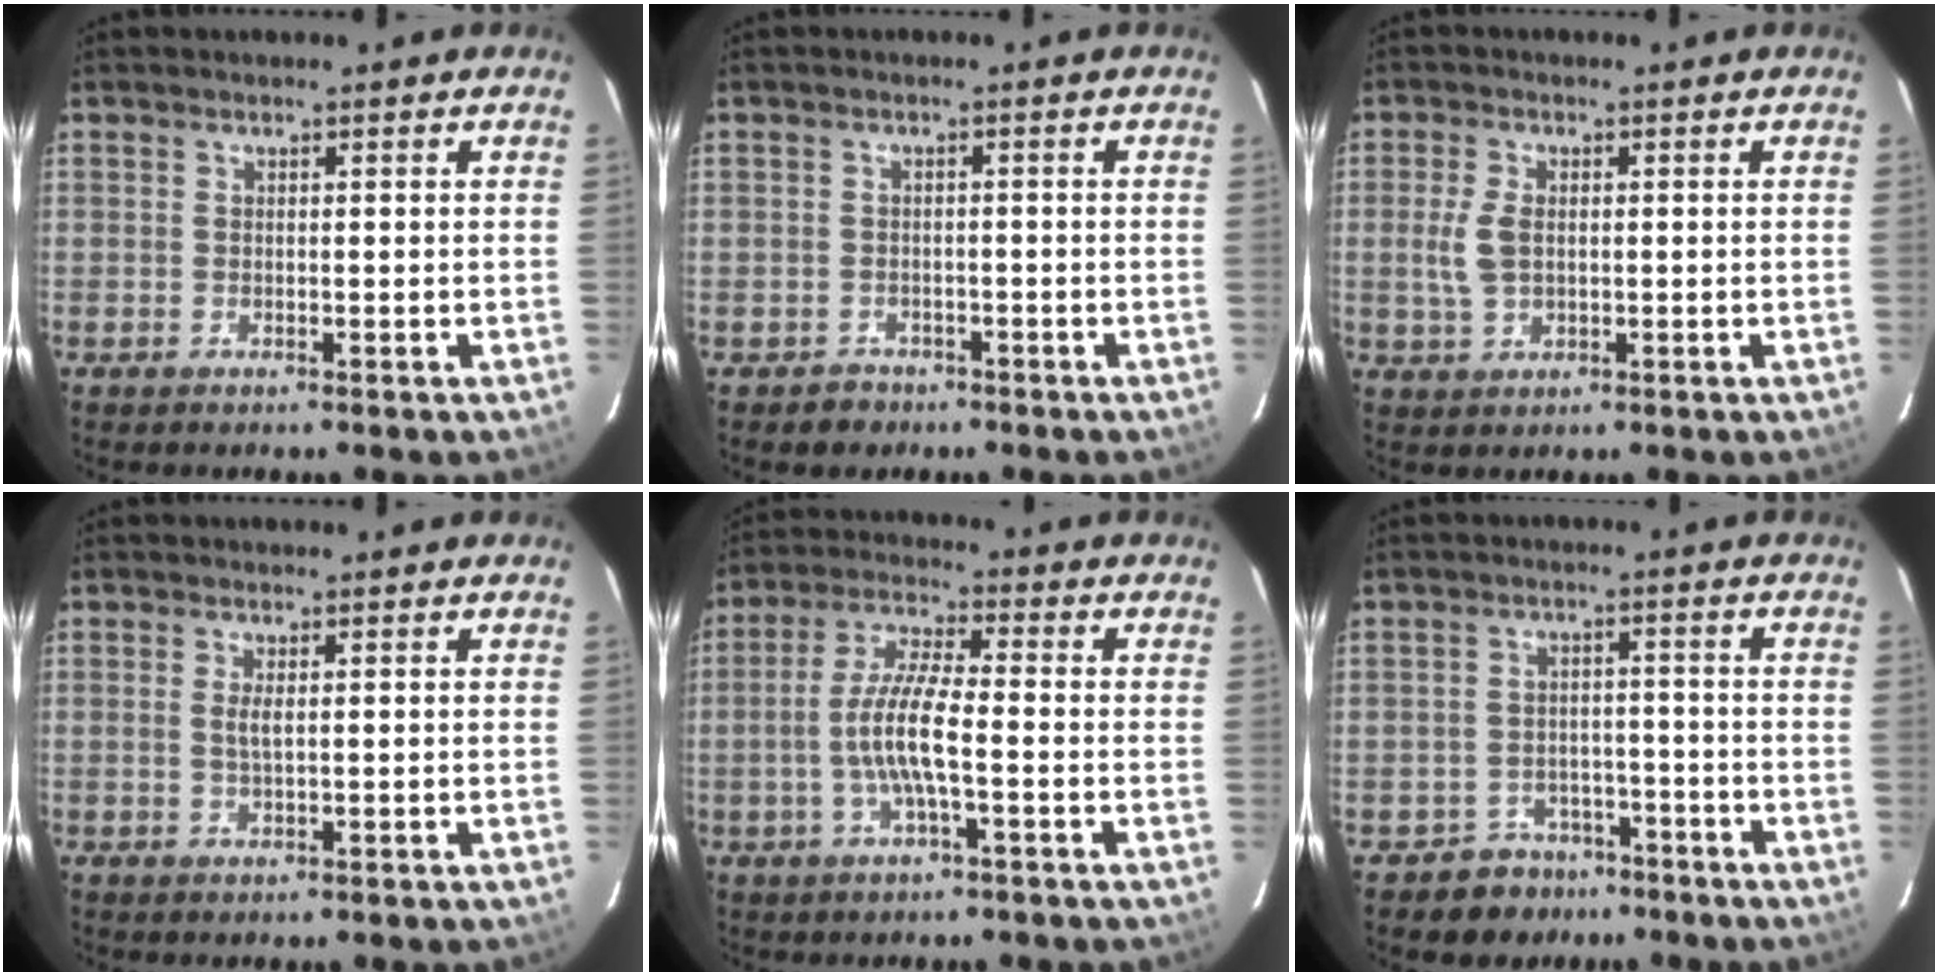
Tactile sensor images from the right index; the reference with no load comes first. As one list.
[{"total": 3.2, "force": [-1.8, 2.6, 0.0], "torque": [-0.003, 0.014, -0.024]}, {"total": 4.8, "force": [0.1, 2.9, 3.8], "torque": [-0.085, 0.003, 0.005]}, {"total": 1.6, "force": [0.2, 0.3, 1.6], "torque": [-0.031, 0.000, 0.003]}, {"total": 9.0, "force": [-2.2, 1.3, 8.7], "torque": [-0.177, 0.004, -0.043]}, {"total": 6.3, "force": [-4.3, 4.6, -0.3], "torque": [-0.004, 0.035, -0.060]}]